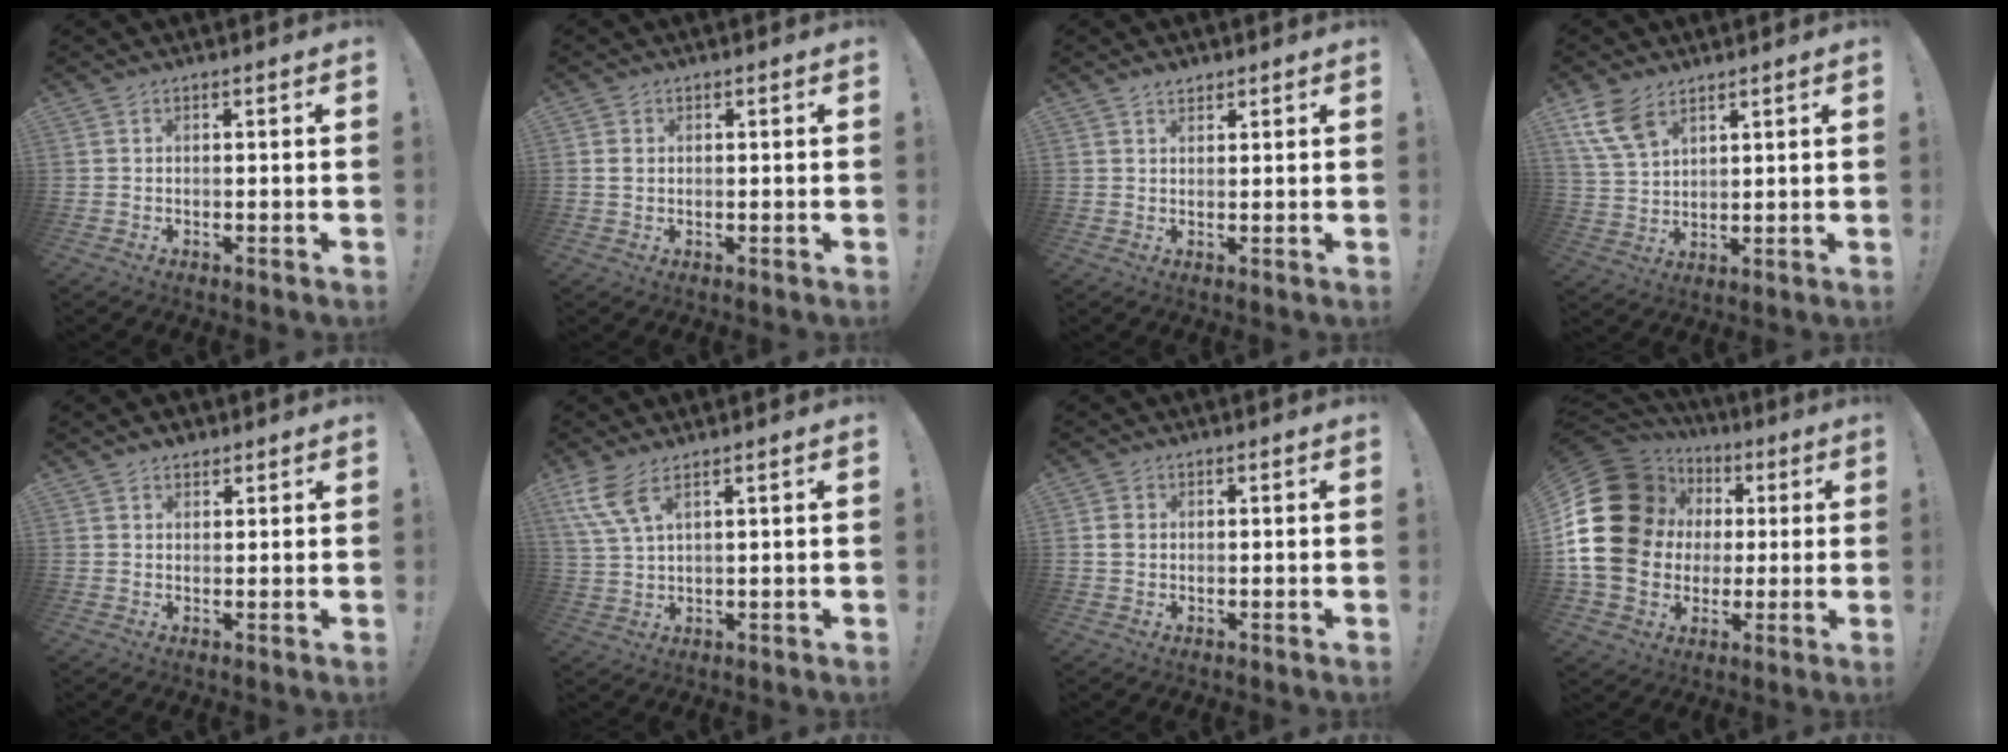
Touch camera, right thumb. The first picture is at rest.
{"total": 1.6, "force": [0.4, 1.3, 0.7], "torque": [-0.010, 0.002, 0.007]}
{"total": 2.3, "force": [1.9, 1.2, 0.7], "torque": [-0.005, -0.012, 0.034]}
{"total": 9.5, "force": [6.1, 5.1, 5.2], "torque": [-0.106, -0.025, 0.118]}
{"total": 2.5, "force": [1.9, 1.7, 0.3], "torque": [-0.001, -0.009, 0.034]}
{"total": 7.7, "force": [4.6, 2.3, 5.8], "torque": [-0.124, -0.017, 0.089]}
{"total": 2.0, "force": [0.4, 1.7, 0.9], "torque": [-0.013, 0.003, 0.007]}
{"total": 24.6, "force": [2.7, 20.1, 13.8], "torque": [-0.243, -0.011, 0.093]}